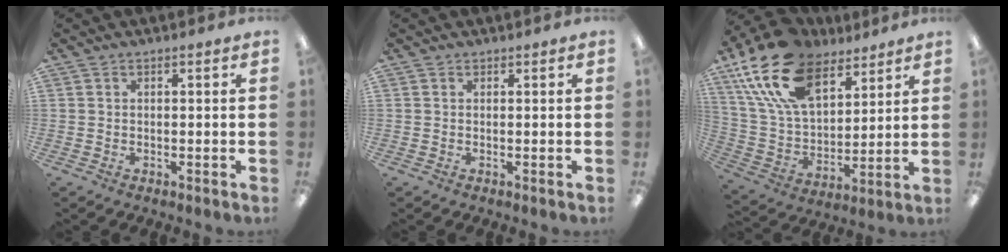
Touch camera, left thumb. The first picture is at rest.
{"total": 0.0}
{"total": 21.1, "force": [13.2, 11.2, 12.0], "torque": [-0.259, -0.058, 0.240]}